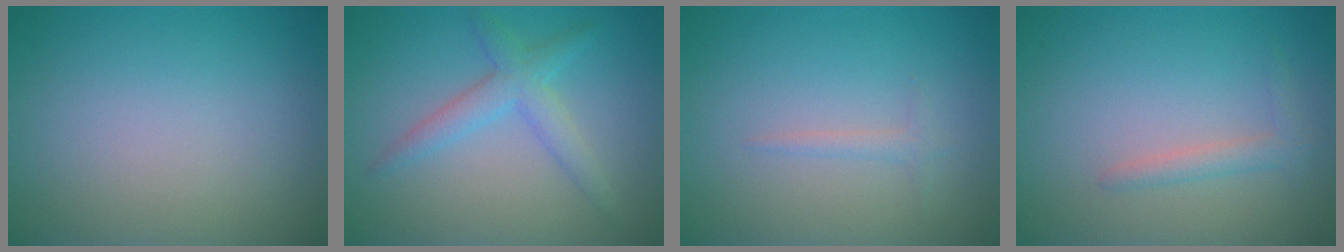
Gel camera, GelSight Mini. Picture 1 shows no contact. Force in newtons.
{"total": 3.0, "press": 3.0, "slide": 0.0}
{"total": 0.8, "press": 0.8, "slide": 0.1}
{"total": 1.6, "press": 1.6, "slide": 0.1}